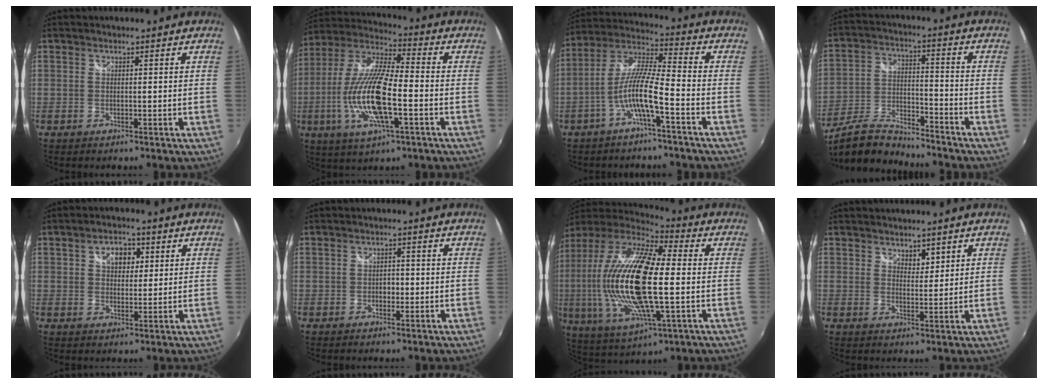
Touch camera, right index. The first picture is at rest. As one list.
[{"total": 18.0, "force": [-4.5, 4.9, 16.7], "torque": [-0.337, -0.013, -0.088]}, {"total": 8.9, "force": [-4.0, 0.6, 7.9], "torque": [-0.179, 0.010, -0.077]}, {"total": 12.9, "force": [-11.7, 2.7, 4.9], "torque": [-0.112, -0.010, -0.218]}, {"total": 5.7, "force": [2.0, 4.2, 3.3], "torque": [-0.046, 0.014, 0.033]}, {"total": 1.7, "force": [-0.5, 1.3, 0.8], "torque": [-0.012, 0.001, -0.009]}, {"total": 25.5, "force": [0.4, 8.2, 24.1], "torque": [-0.468, -0.010, -0.004]}, {"total": 2.7, "force": [2.1, 1.4, 1.1], "torque": [-0.012, -0.001, 0.035]}]